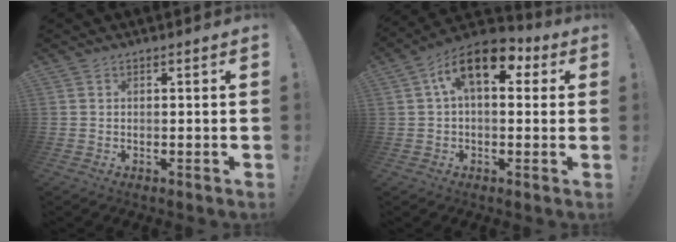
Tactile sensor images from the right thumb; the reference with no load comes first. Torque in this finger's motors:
{"motor_torque": [0.08, 1.56, 1.32, 0.13, 0.08]}